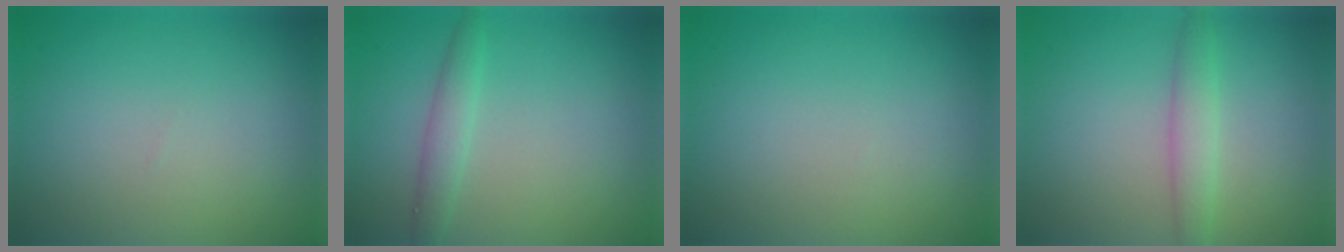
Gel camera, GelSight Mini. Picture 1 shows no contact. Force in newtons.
{"total": 1.9, "press": 1.9, "slide": 0.1}
{"total": 0.0}
{"total": 2.3, "press": 2.3, "slide": 0.2}